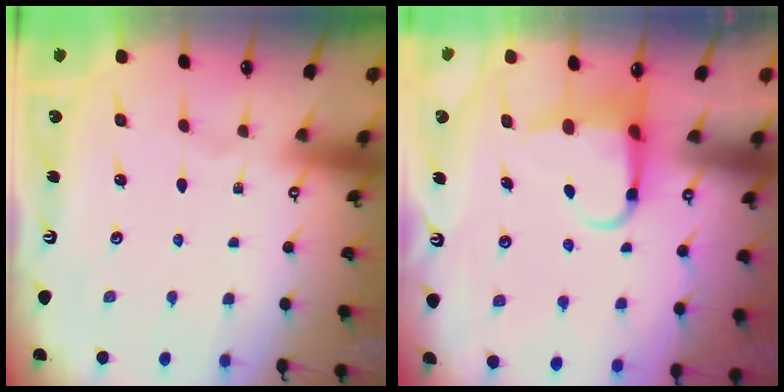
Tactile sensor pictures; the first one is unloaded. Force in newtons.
{"total": 5.4, "press": 5.3, "slide": 1.1}